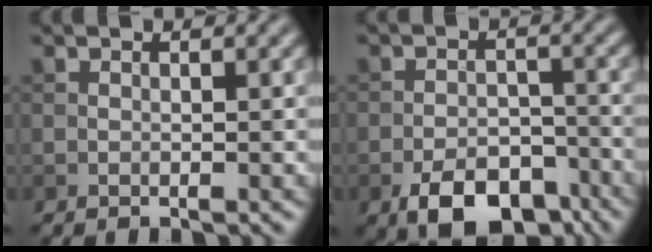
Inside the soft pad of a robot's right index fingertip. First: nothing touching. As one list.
[{"total": 7.4, "force": [-4.7, 3.8, 4.4], "torque": [-0.064, -0.006, -0.076]}]